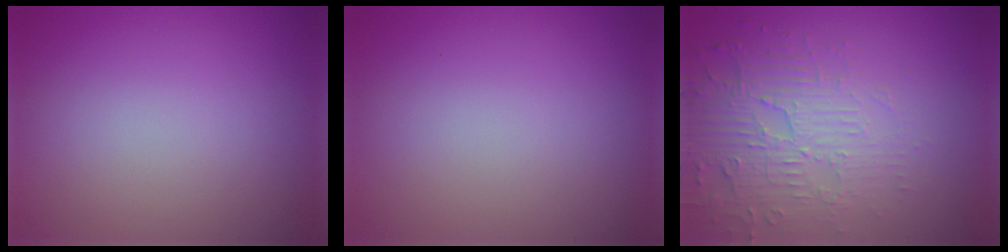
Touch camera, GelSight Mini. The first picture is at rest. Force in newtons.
{"total": 0.0}
{"total": 5.8, "press": 3.7, "slide": 4.4}